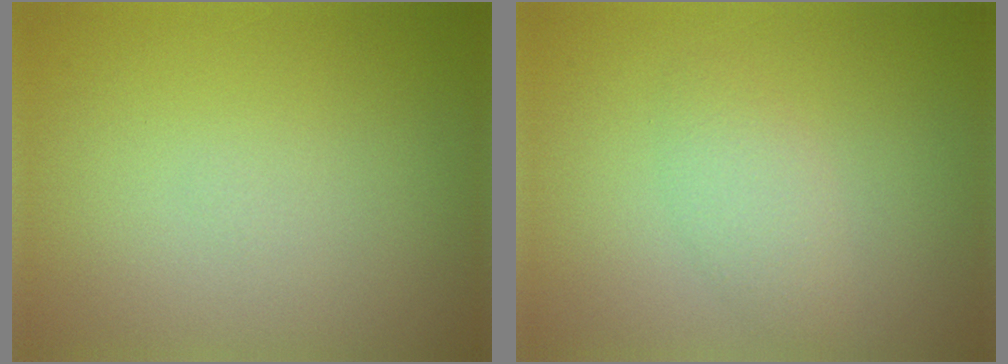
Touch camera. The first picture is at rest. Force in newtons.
{"total": 1.7, "press": 1.7, "slide": 0.1}